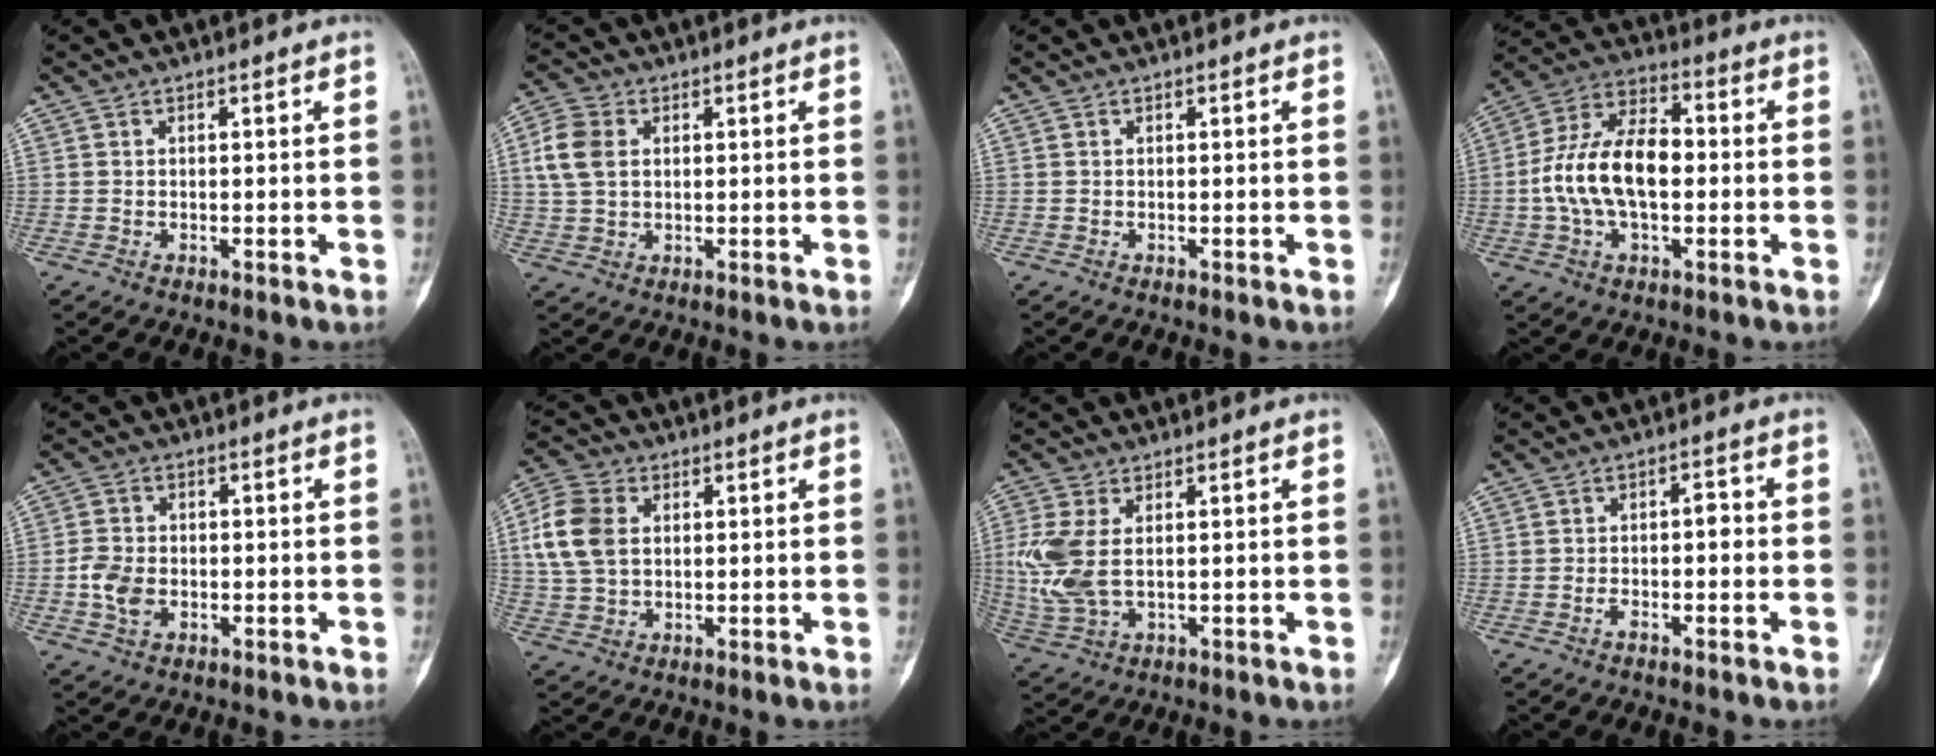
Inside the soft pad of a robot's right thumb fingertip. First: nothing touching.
{"total": 7.0, "force": [1.5, 5.0, 4.7], "torque": [-0.100, 0.008, 0.029]}
{"total": 0.0}
{"total": 15.6, "force": [-0.8, 8.8, 12.9], "torque": [-0.234, 0.036, -0.019]}
{"total": 5.6, "force": [-1.2, 4.1, 3.6], "torque": [-0.063, 0.006, -0.025]}
{"total": 10.3, "force": [1.9, 7.3, 7.0], "torque": [-0.144, 0.008, 0.035]}
{"total": 8.4, "force": [0.9, 4.7, 6.9], "torque": [-0.180, -0.001, 0.030]}
{"total": 3.3, "force": [-0.8, 1.5, 2.8], "torque": [-0.038, 0.023, -0.016]}